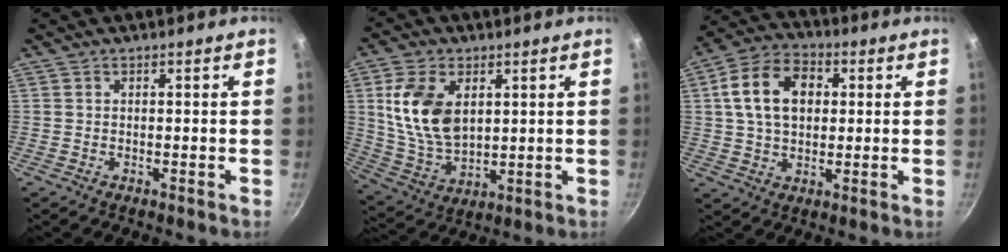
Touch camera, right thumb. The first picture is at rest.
{"total": 13.6, "force": [3.4, 8.6, 10.0], "torque": [-0.177, -0.021, 0.077]}
{"total": 13.2, "force": [2.6, 9.2, 9.1], "torque": [-0.141, 0.015, 0.031]}